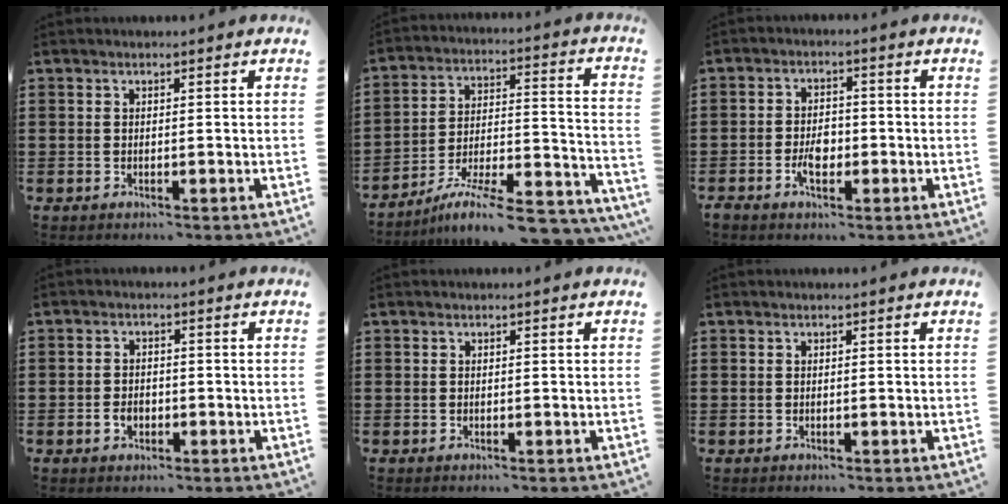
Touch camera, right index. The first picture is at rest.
{"total": 10.2, "force": [-8.3, 1.0, 5.9], "torque": [-0.084, 0.013, -0.159]}
{"total": 3.8, "force": [-1.2, 2.3, 2.8], "torque": [-0.060, 0.002, -0.024]}
{"total": 2.3, "force": [-0.8, 1.7, 1.3], "torque": [-0.028, 0.001, -0.017]}
{"total": 0.0}
{"total": 0.0}